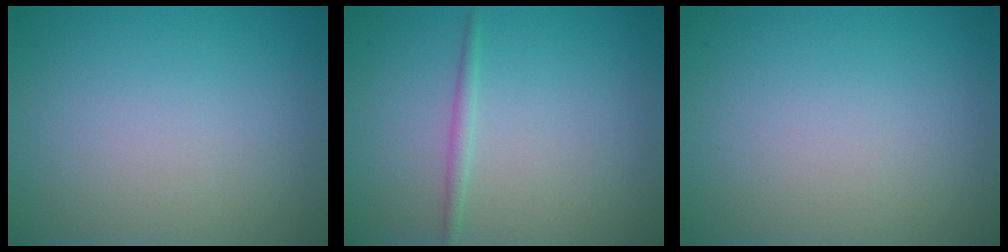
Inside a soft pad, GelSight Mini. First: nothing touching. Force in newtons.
{"total": 1.0, "press": 1.0, "slide": 0.0}
{"total": 0.0}